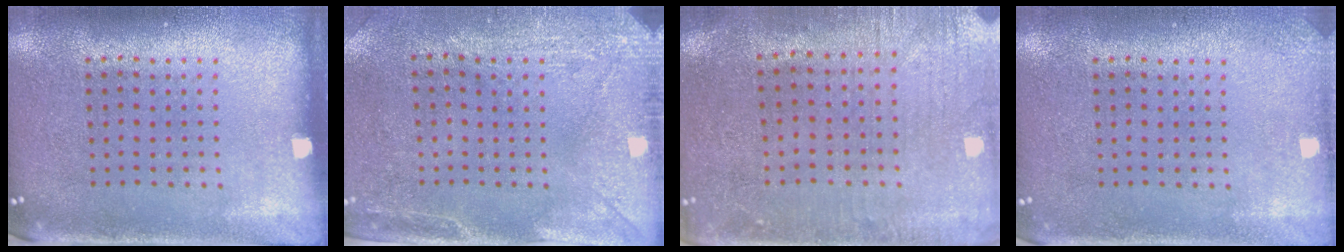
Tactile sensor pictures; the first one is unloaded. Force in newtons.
{"total": 3.0, "press": 2.4, "slide": 1.8}
{"total": 0.5, "press": 0.3, "slide": 0.5}
{"total": 1.2, "press": 1.2, "slide": 0.1}